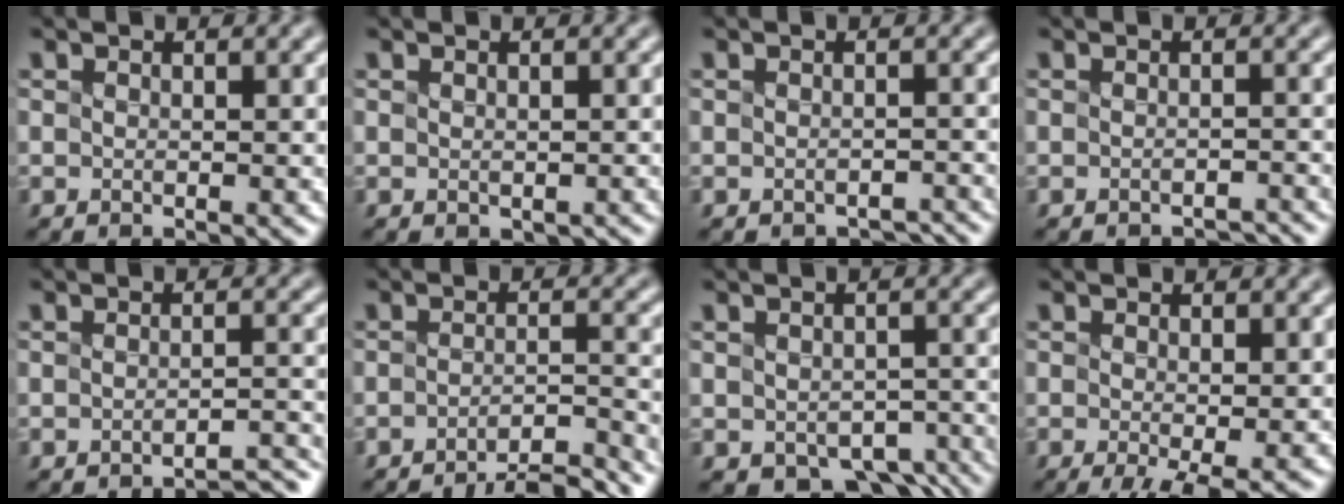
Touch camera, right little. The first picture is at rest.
{"total": 0.9, "force": [-0.3, 0.5, 0.6], "torque": [-0.010, -0.007, -0.001]}
{"total": 1.5, "force": [-1.5, 0.4, 0.3], "torque": [0.000, 0.000, -0.017]}
{"total": 1.8, "force": [-1.8, 0.1, 0.2], "torque": [0.003, 0.003, -0.021]}
{"total": 3.1, "force": [-2.9, 0.4, 1.1], "torque": [-0.002, 0.012, -0.041]}
{"total": 6.2, "force": [-5.2, 1.1, 3.2], "torque": [-0.035, 0.007, -0.075]}
{"total": 5.4, "force": [-3.3, 3.0, 3.1], "torque": [-0.031, -0.018, -0.042]}
{"total": 3.4, "force": [-1.2, 0.7, 3.1], "torque": [-0.056, -0.011, -0.022]}